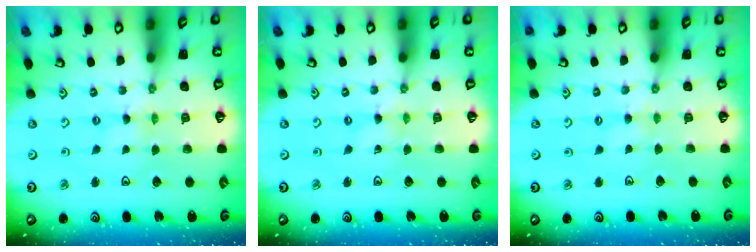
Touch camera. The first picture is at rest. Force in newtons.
{"total": 0.0}
{"total": 2.0, "press": 2.0, "slide": 0.2}